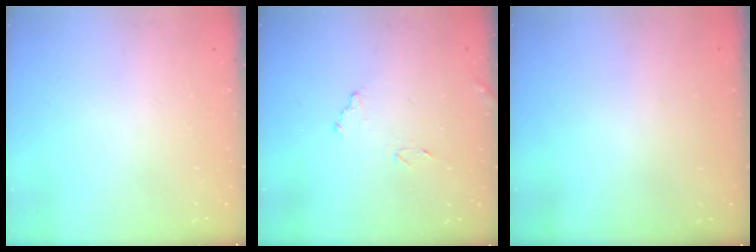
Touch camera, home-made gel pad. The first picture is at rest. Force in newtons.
{"total": 8.8, "press": 8.8, "slide": 0.4}
{"total": 2.9, "press": 2.9, "slide": 0.1}